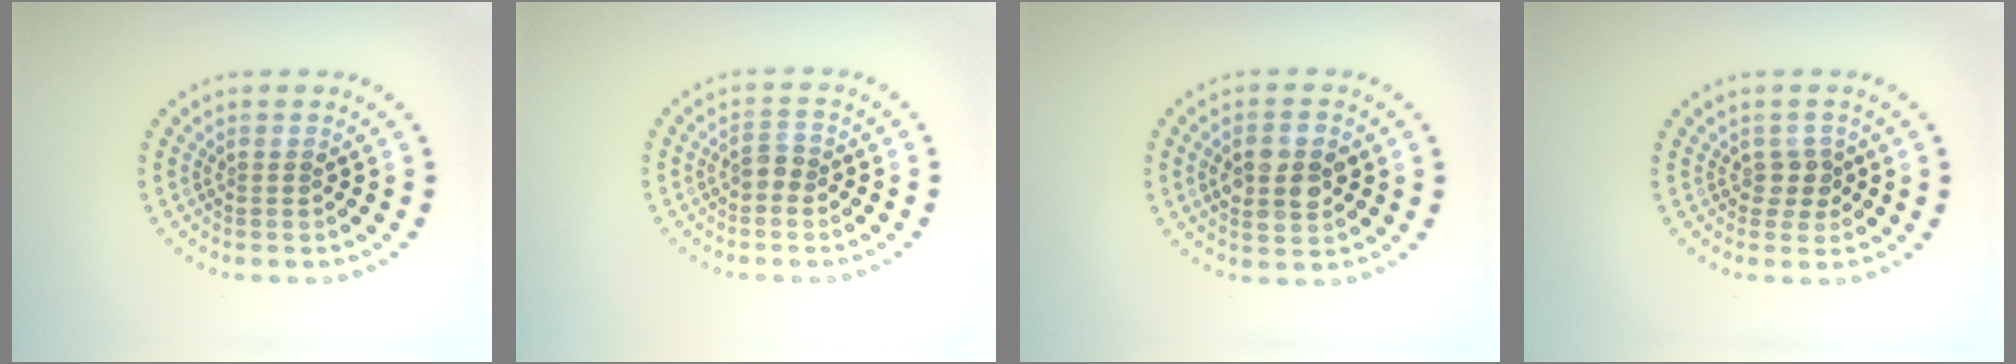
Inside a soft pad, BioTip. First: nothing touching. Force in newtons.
{"total": 1.3, "press": 1.2, "slide": 0.4}
{"total": 4.1, "press": 4.1, "slide": 0.2}
{"total": 1.7, "press": 1.4, "slide": 1.0}